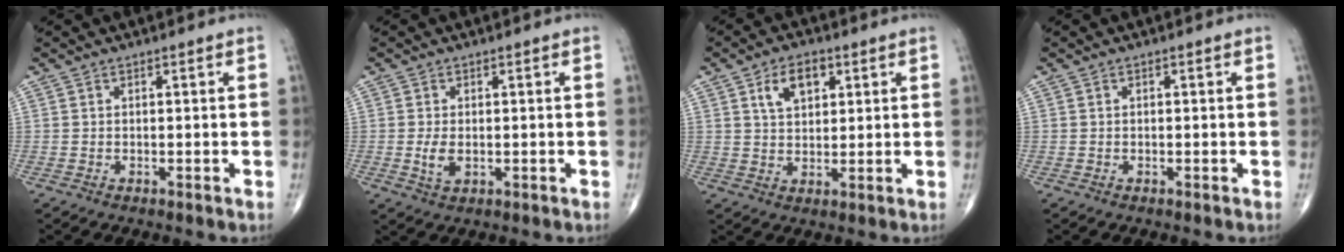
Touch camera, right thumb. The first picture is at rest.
{"total": 3.1, "force": [-0.3, 1.8, 2.6], "torque": [-0.053, -0.007, -0.002]}
{"total": 6.8, "force": [2.9, 4.1, 4.7], "torque": [-0.064, -0.004, 0.051]}
{"total": 0.0}